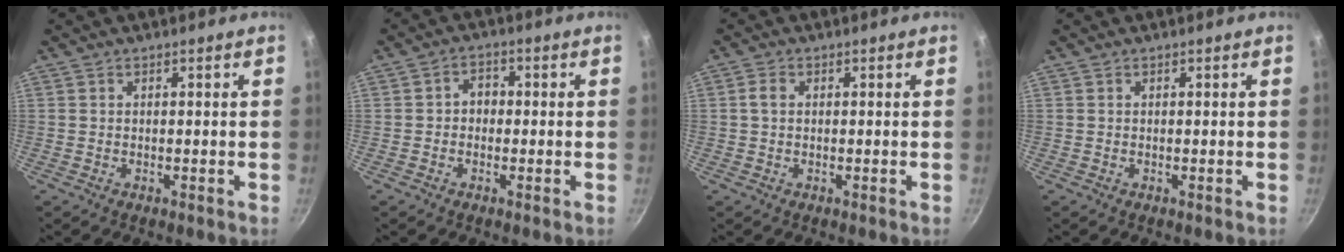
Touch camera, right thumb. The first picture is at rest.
{"total": 3.1, "force": [-0.3, 2.6, 1.7], "torque": [-0.007, 0.010, -0.012]}
{"total": 1.9, "force": [0.2, 1.4, 1.2], "torque": [-0.021, 0.005, 0.002]}
{"total": 0.0}